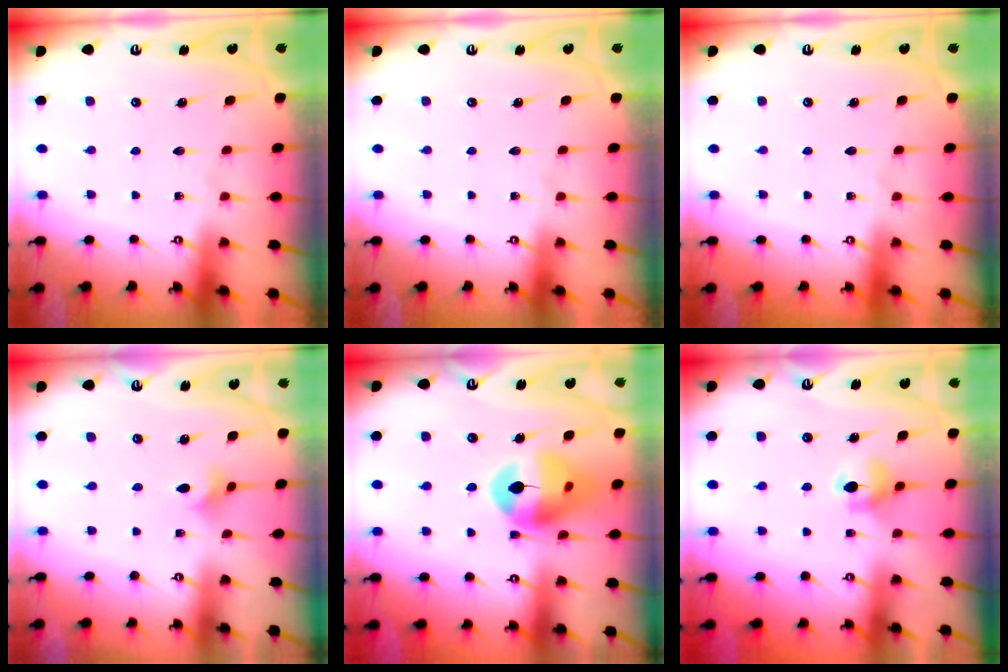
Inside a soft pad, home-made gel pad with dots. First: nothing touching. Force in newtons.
{"total": 0.0}
{"total": 0.0}
{"total": 2.0, "press": 1.9, "slide": 0.6}
{"total": 14.3, "press": 14.2, "slide": 2.0}
{"total": 6.2, "press": 6.1, "slide": 1.0}